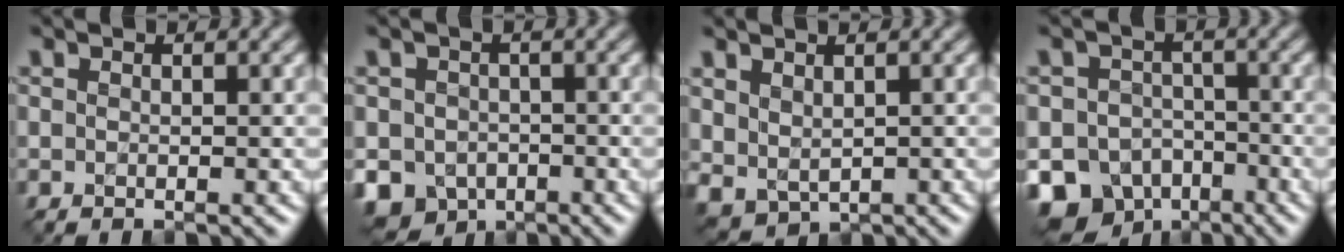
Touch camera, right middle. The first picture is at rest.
{"total": 6.3, "force": [-2.8, 5.2, 2.3], "torque": [-0.028, -0.016, -0.052]}
{"total": 2.2, "force": [1.0, 1.6, 1.1], "torque": [-0.026, -0.007, 0.027]}
{"total": 9.4, "force": [-5.8, 7.0, 2.6], "torque": [-0.031, -0.017, -0.107]}